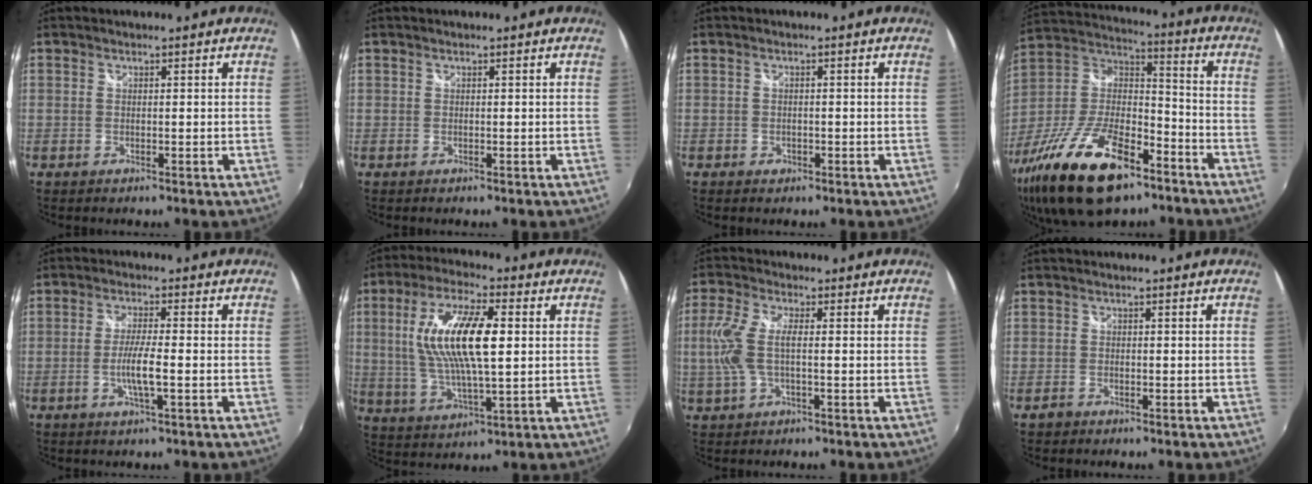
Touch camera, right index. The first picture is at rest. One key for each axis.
{"total": 0.0}
{"total": 1.6, "fx": -0.8, "fy": 1.3, "fz": 0.4, "tx": -0.008, "ty": -0.001, "tz": -0.012}
{"total": 26.4, "fx": -15.1, "fy": 11.5, "fz": 18.4, "tx": -0.376, "ty": -0.028, "tz": -0.260}
{"total": 5.2, "fx": -1.5, "fy": 0.2, "fz": 4.9, "tx": -0.095, "ty": -0.006, "tz": -0.028}
{"total": 15.7, "fx": 2.5, "fy": 4.9, "fz": 14.7, "tx": -0.282, "ty": 0.009, "tz": 0.050}
{"total": 7.6, "fx": -0.4, "fy": 2.7, "fz": 7.1, "tx": -0.158, "ty": 0.002, "tz": -0.005}
{"total": 1.5, "fx": -1.1, "fy": 1.0, "fz": 0.3, "tx": -0.008, "ty": -0.001, "tz": -0.019}